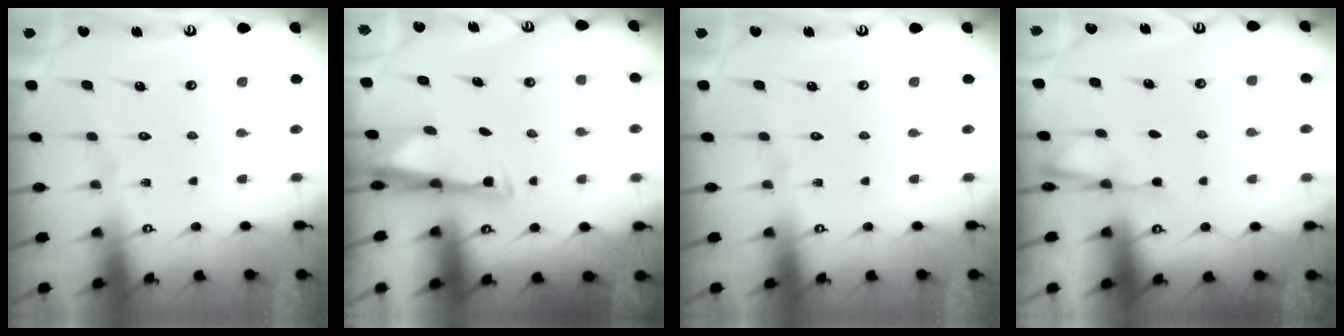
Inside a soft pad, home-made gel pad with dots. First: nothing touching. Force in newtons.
{"total": 3.2, "press": 3.1, "slide": 0.9}
{"total": 0.0}
{"total": 2.5, "press": 2.4, "slide": 0.4}